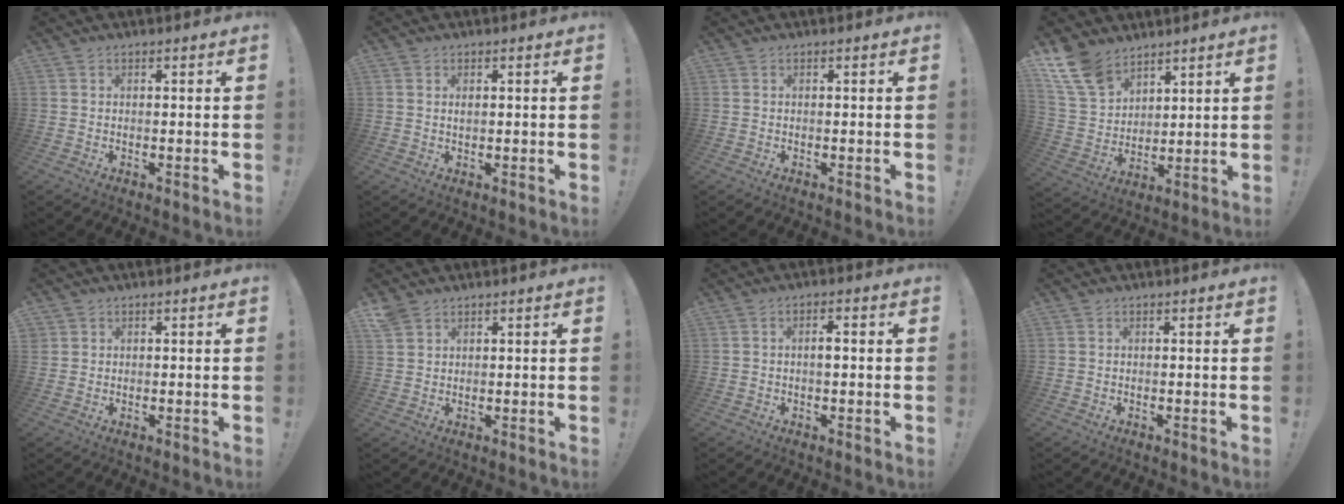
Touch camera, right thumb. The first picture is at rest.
{"total": 0.9, "force": [0.6, 0.5, 0.3], "torque": [0.000, -0.001, 0.010]}
{"total": 0.0}
{"total": 13.4, "force": [9.6, 7.6, 5.3], "torque": [-0.122, -0.051, 0.192]}
{"total": 1.0, "force": [0.8, 0.5, 0.2], "torque": [0.001, -0.003, 0.015]}
{"total": 3.3, "force": [2.6, 1.6, 1.3], "torque": [-0.030, -0.010, 0.051]}
{"total": 2.1, "force": [-0.3, 0.7, 2.0], "torque": [-0.032, 0.004, -0.008]}
{"total": 0.0}